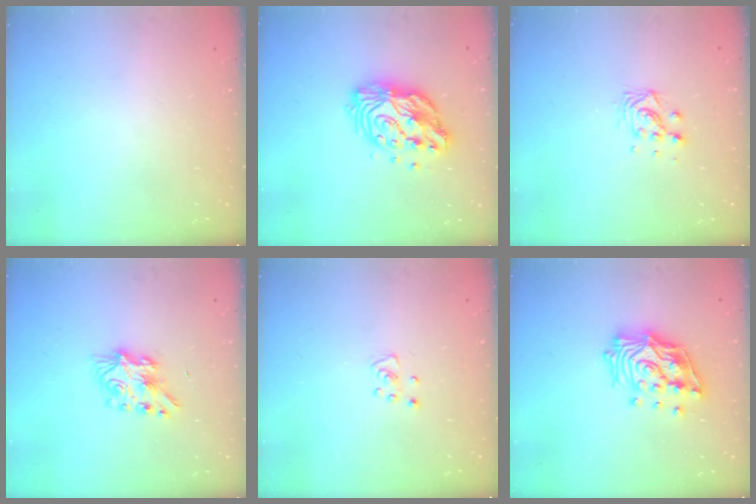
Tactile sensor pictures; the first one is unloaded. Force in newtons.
{"total": 13.4, "press": 13.4, "slide": 1.2}
{"total": 7.3, "press": 7.3, "slide": 0.5}
{"total": 7.2, "press": 7.2, "slide": 0.2}
{"total": 3.6, "press": 3.6, "slide": 0.3}
{"total": 17.7, "press": 17.6, "slide": 2.0}